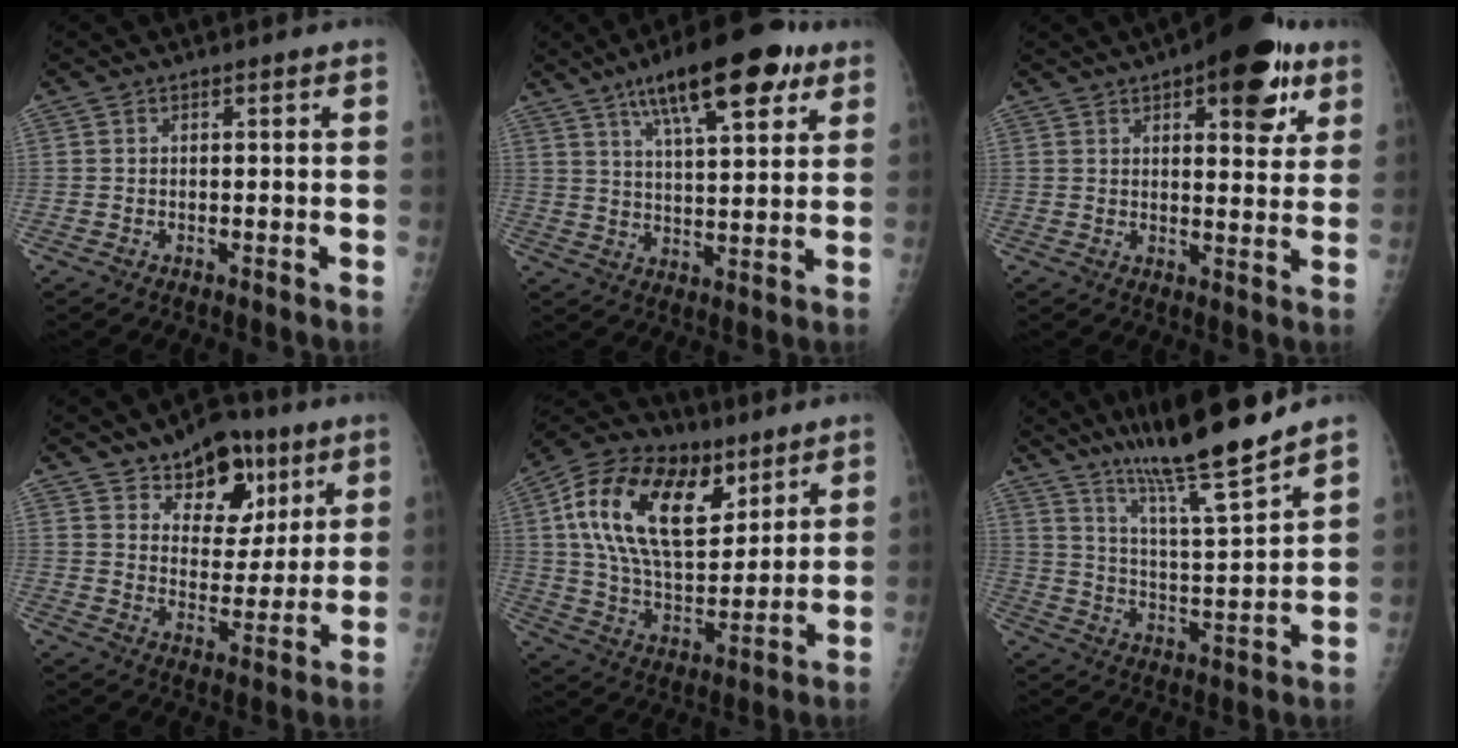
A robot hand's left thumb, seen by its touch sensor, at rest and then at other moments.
{"total": 16.9, "force": [9.5, 5.5, 12.8], "torque": [-0.173, -0.024, 0.149]}
{"total": 14.5, "force": [7.5, 6.0, 10.9], "torque": [-0.100, -0.022, 0.096]}
{"total": 13.5, "force": [8.0, 8.2, 7.2], "torque": [-0.059, -0.042, 0.126]}
{"total": 23.5, "force": [9.6, 13.4, 16.8], "torque": [-0.277, -0.021, 0.167]}
{"total": 15.9, "force": [12.9, 0.3, 9.4], "torque": [-0.145, -0.074, 0.223]}